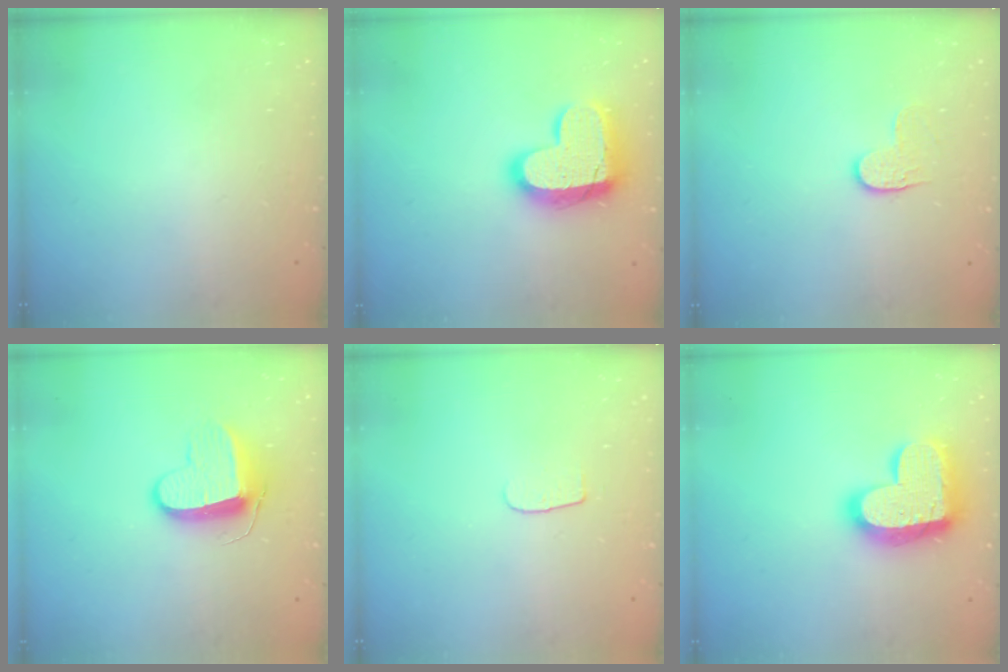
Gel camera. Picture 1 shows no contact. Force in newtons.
{"total": 17.1, "press": 17.0, "slide": 1.2}
{"total": 4.2, "press": 4.2, "slide": 0.5}
{"total": 9.9, "press": 9.9, "slide": 0.1}
{"total": 4.2, "press": 4.2, "slide": 0.4}
{"total": 18.7, "press": 18.7, "slide": 1.2}